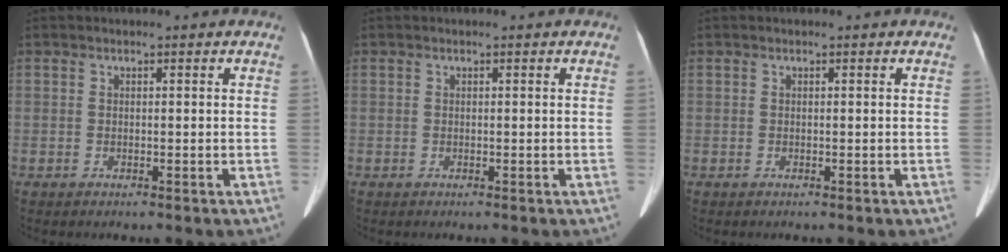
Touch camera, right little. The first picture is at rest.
{"total": 0.0}
{"total": 0.0}